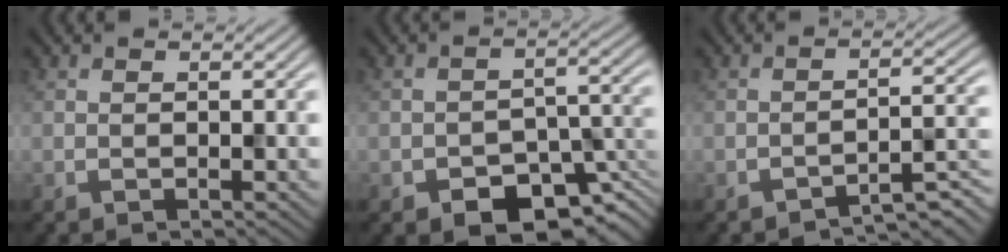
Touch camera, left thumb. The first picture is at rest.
{"total": 8.4, "force": [-5.3, 4.3, 4.9], "torque": [-0.065, -0.017, -0.083]}
{"total": 3.6, "force": [-2.9, 0.4, 2.2], "torque": [-0.032, 0.012, -0.050]}